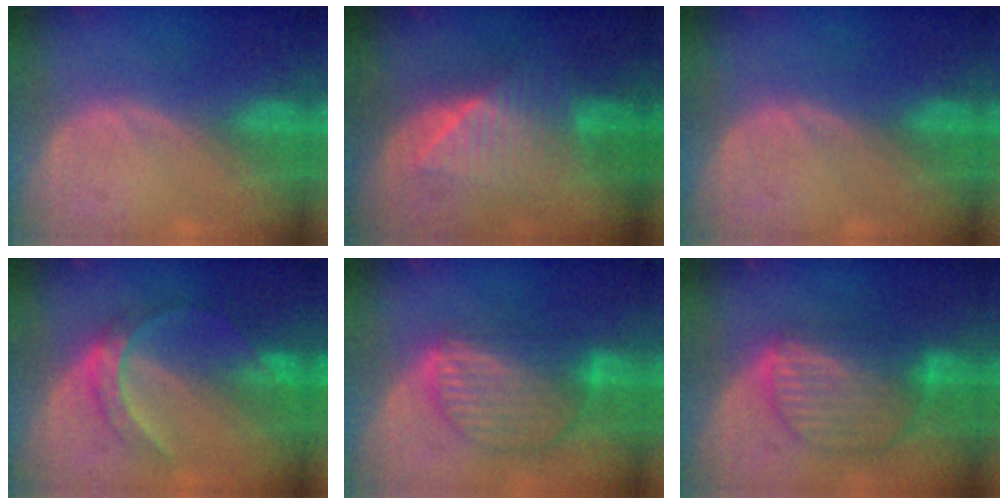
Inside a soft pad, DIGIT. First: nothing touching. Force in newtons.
{"total": 6.5, "press": 6.4, "slide": 0.9}
{"total": 0.0}
{"total": 6.1, "press": 5.7, "slide": 2.2}
{"total": 9.1, "press": 7.8, "slide": 4.8}
{"total": 8.8, "press": 7.7, "slide": 4.2}